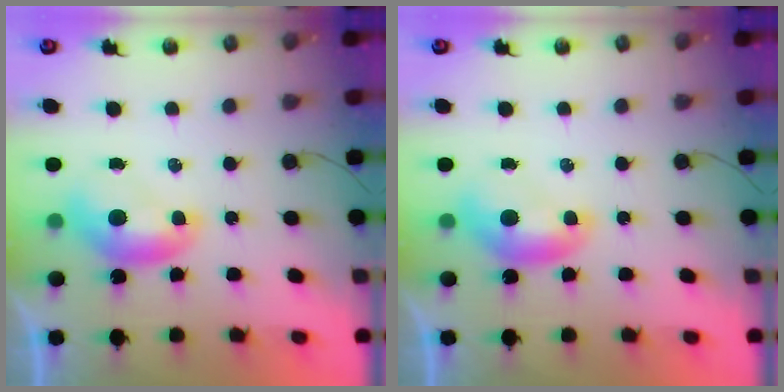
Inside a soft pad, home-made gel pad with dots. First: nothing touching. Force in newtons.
{"total": 0.0}